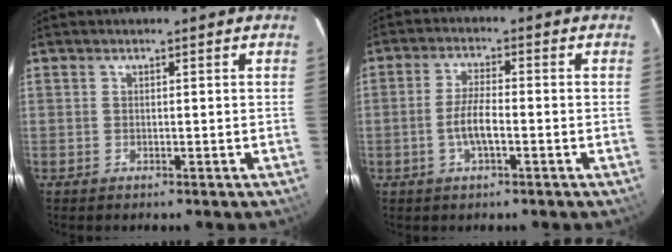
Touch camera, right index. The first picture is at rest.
{"total": 5.2, "force": [-1.7, 1.2, 4.8], "torque": [-0.097, 0.001, -0.033]}